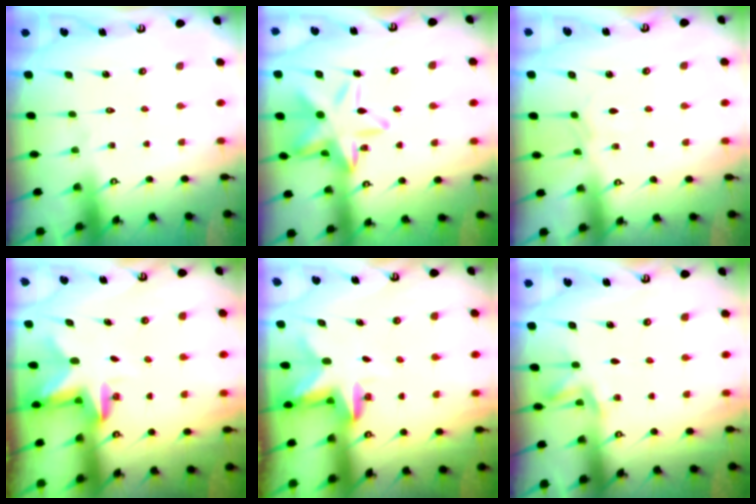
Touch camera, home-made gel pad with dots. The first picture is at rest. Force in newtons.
{"total": 17.5, "press": 17.4, "slide": 1.1}
{"total": 3.2, "press": 3.2, "slide": 0.5}
{"total": 2.3, "press": 2.3, "slide": 0.4}
{"total": 2.6, "press": 2.6, "slide": 0.4}
{"total": 2.0, "press": 1.6, "slide": 1.1}